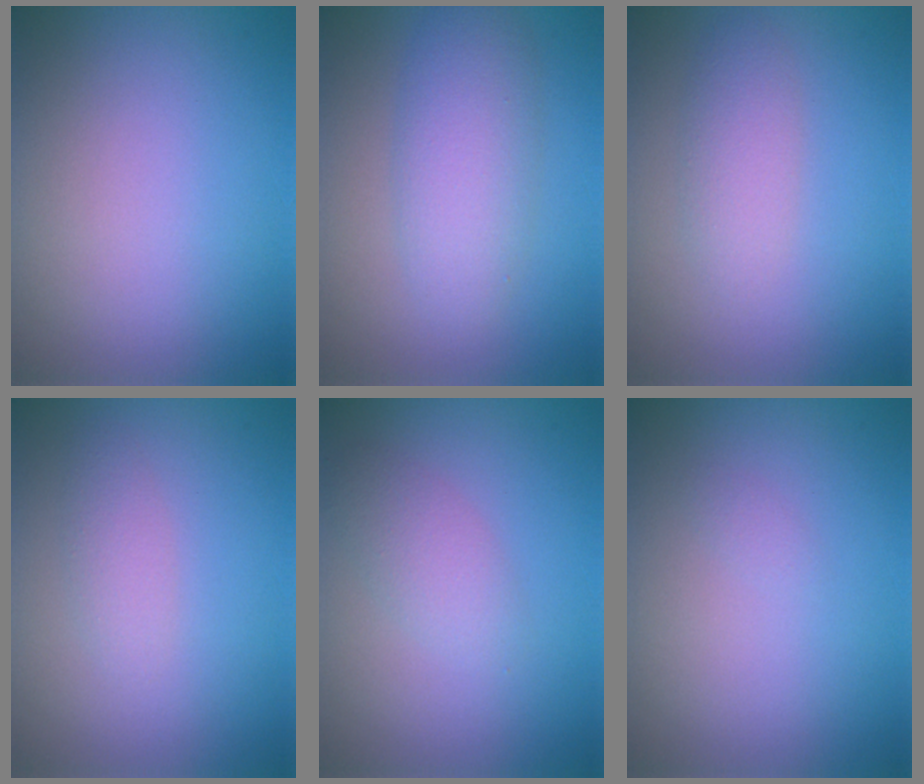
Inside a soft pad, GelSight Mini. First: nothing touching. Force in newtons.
{"total": 4.2, "press": 4.2, "slide": 0.0}
{"total": 2.0, "press": 2.0, "slide": 0.0}
{"total": 1.4, "press": 1.4, "slide": 0.1}
{"total": 2.1, "press": 2.1, "slide": 0.1}
{"total": 0.5, "press": 0.5, "slide": 0.0}